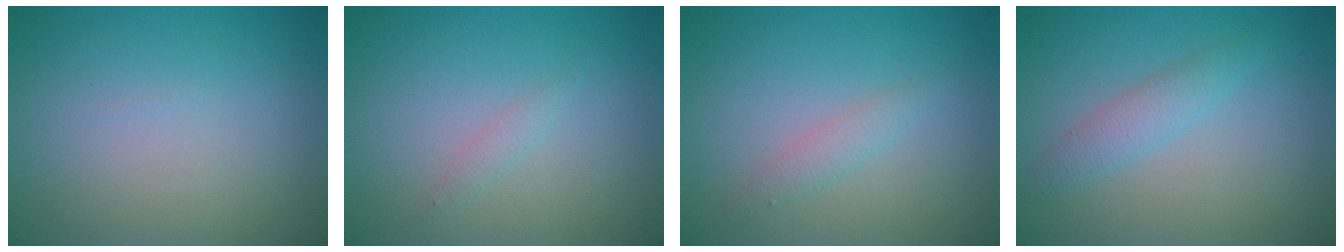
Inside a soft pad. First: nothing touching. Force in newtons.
{"total": 0.8, "press": 0.8, "slide": 0.1}
{"total": 1.3, "press": 1.3, "slide": 0.0}
{"total": 2.0, "press": 2.0, "slide": 0.0}